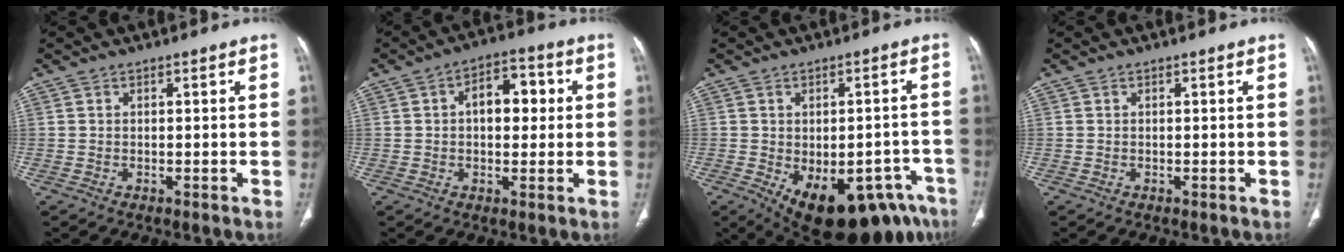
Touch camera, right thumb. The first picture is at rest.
{"total": 8.7, "force": [1.3, 5.3, 6.7], "torque": [-0.071, 0.021, 0.015]}
{"total": 20.5, "force": [-10.5, 10.3, 14.2], "torque": [-0.149, 0.025, -0.123]}
{"total": 0.0}